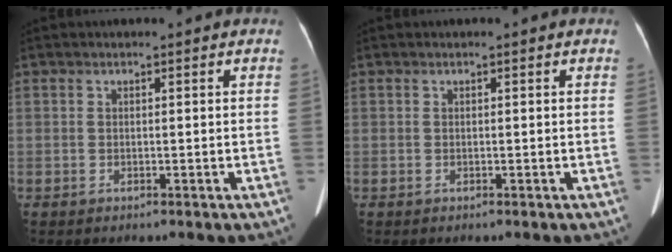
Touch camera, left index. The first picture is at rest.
{"total": 0.0}